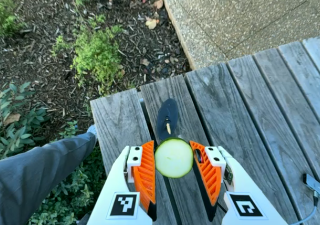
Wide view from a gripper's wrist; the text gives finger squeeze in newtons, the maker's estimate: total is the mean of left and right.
{"total": 9.7, "left": 9.2, "right": 10.2}